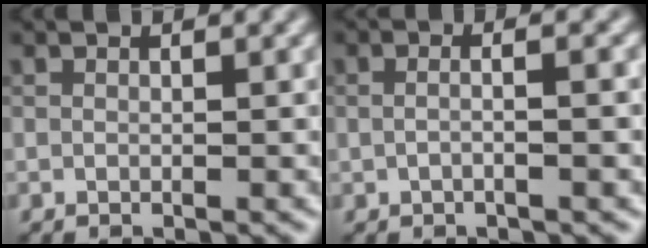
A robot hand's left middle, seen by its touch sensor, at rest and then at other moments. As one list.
[{"total": 3.2, "force": [0.3, 1.5, 2.8], "torque": [-0.010, 0.004, -0.023]}]